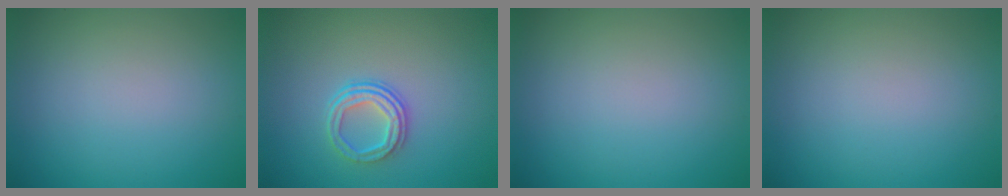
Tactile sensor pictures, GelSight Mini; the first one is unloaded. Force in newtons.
{"total": 3.0, "press": 2.3, "slide": 1.9}
{"total": 0.0}
{"total": 0.0}